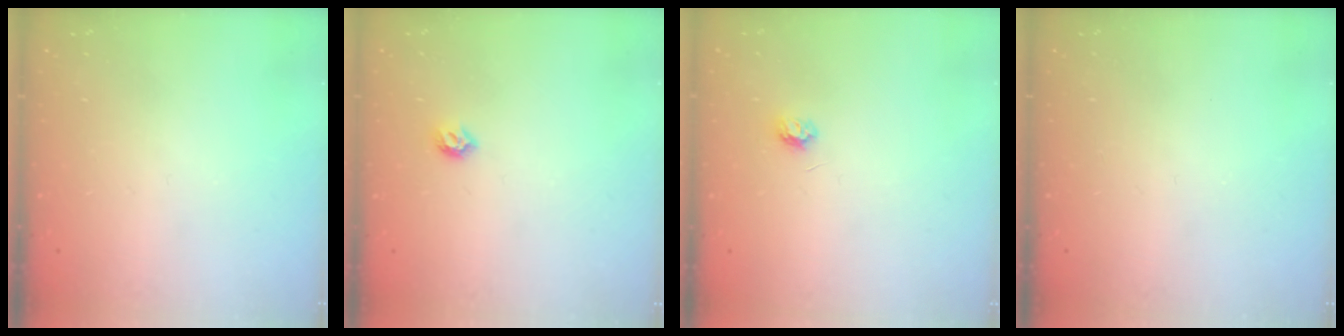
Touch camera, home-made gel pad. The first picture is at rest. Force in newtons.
{"total": 5.0, "press": 4.9, "slide": 1.1}
{"total": 3.5, "press": 3.5, "slide": 0.5}
{"total": 0.0}